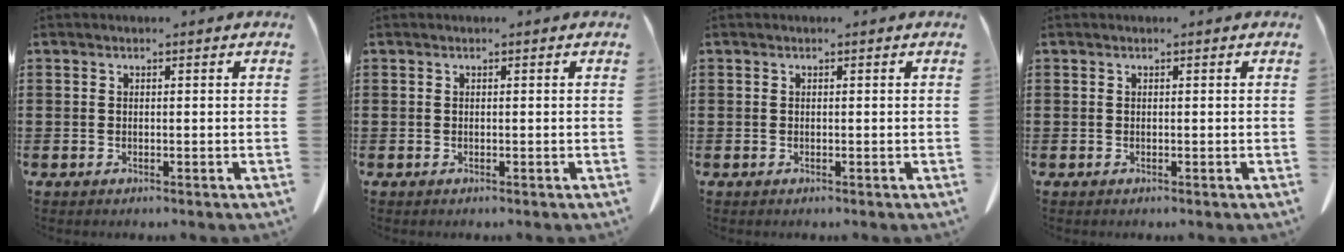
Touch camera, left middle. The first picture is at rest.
{"total": 0.0}
{"total": 0.0}
{"total": 0.0}